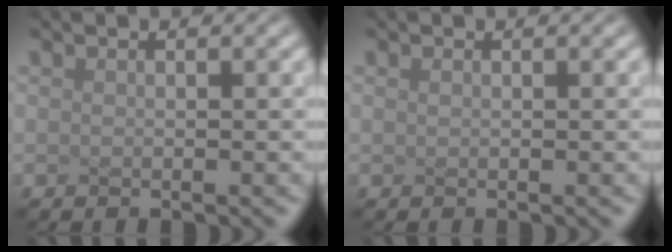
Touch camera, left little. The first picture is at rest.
{"total": 0.0}